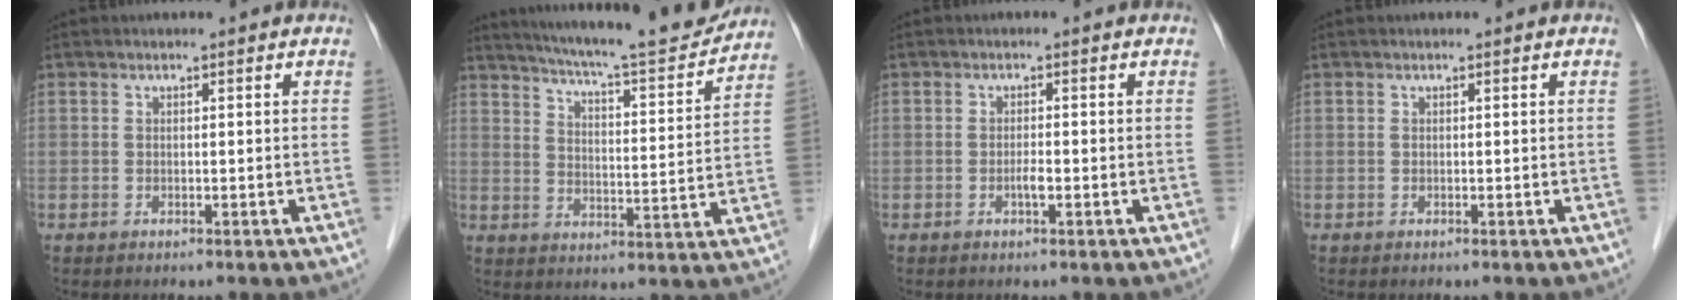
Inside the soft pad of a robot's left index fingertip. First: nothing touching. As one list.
[{"total": 16.7, "force": [15.3, 0.7, 6.6], "torque": [-0.109, -0.029, 0.212]}, {"total": 1.6, "force": [-1.3, 0.1, 1.0], "torque": [-0.021, -0.006, -0.021]}, {"total": 0.0}]